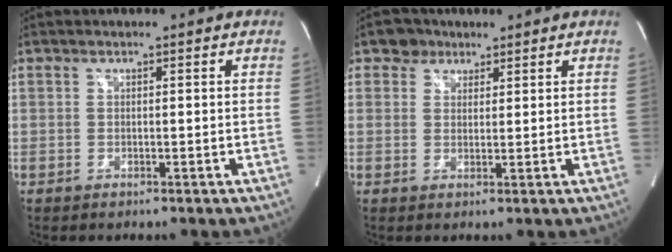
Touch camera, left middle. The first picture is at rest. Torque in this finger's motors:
{"motor_torque": [-0.07, 0.14, -0.10, -0.01]}